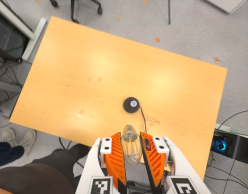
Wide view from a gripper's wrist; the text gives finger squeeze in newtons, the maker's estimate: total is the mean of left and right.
{"total": 13.3, "left": 13.8, "right": 12.7}